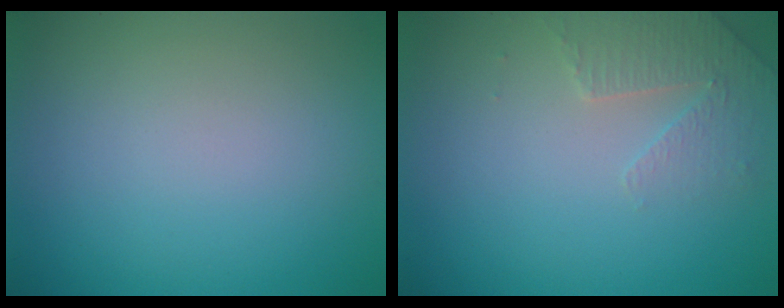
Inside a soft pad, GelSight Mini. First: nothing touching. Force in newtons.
{"total": 2.3, "press": 2.2, "slide": 0.6}